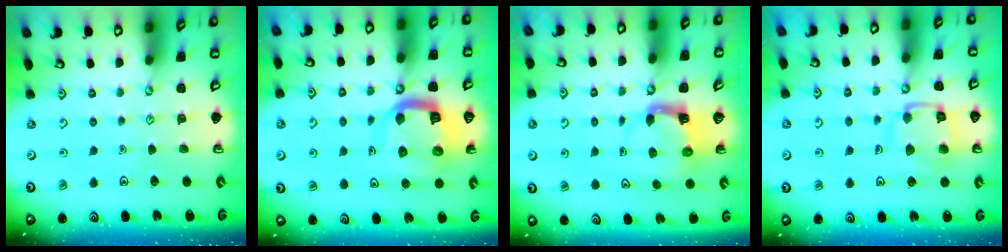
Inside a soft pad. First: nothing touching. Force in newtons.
{"total": 11.9, "press": 11.8, "slide": 1.2}
{"total": 3.8, "press": 3.8, "slide": 0.7}
{"total": 12.6, "press": 12.6, "slide": 1.2}